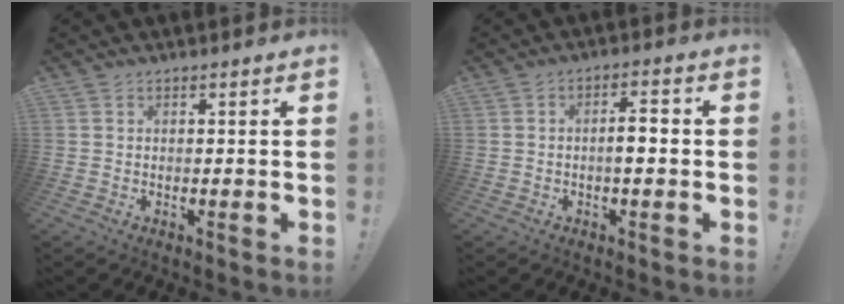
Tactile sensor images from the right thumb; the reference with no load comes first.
{"total": 4.6, "force": [-0.7, 1.4, 4.4], "torque": [-0.063, 0.004, -0.019]}